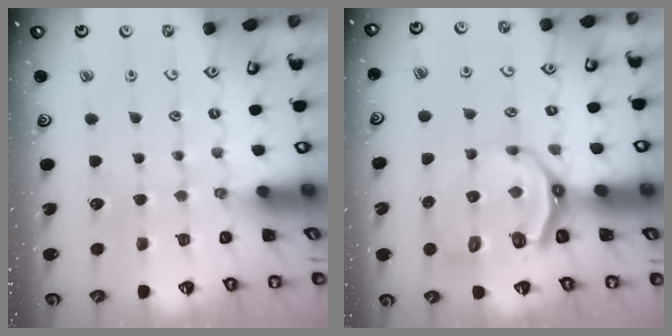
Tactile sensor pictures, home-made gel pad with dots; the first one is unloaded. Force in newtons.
{"total": 8.7, "press": 7.9, "slide": 3.8}